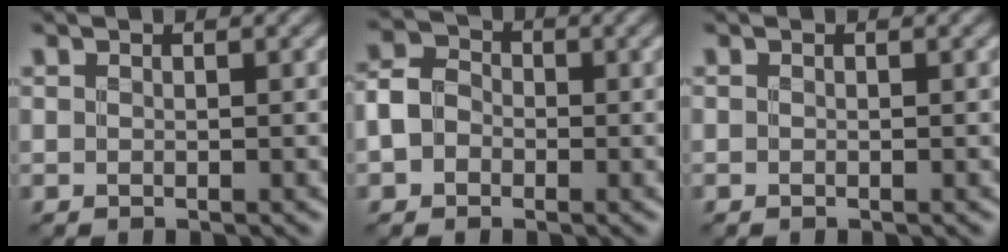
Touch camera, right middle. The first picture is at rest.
{"total": 3.4, "force": [-0.8, 2.8, 1.7], "torque": [-0.033, 0.005, -0.022]}
{"total": 0.0}